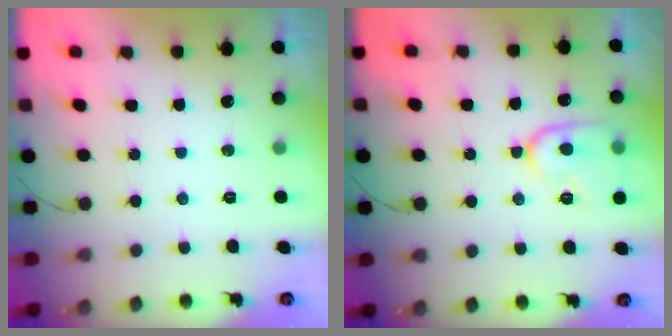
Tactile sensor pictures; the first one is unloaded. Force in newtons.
{"total": 11.7, "press": 11.6, "slide": 1.3}